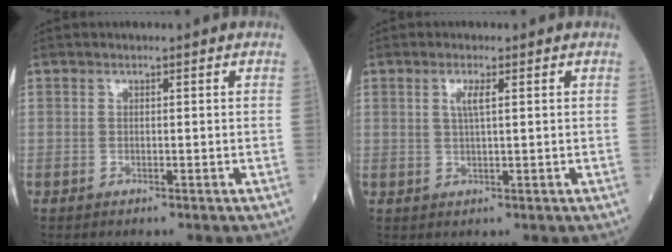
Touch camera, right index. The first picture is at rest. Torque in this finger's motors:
{"motor_torque": [0.02, -0.01, 0.04, 0.04]}